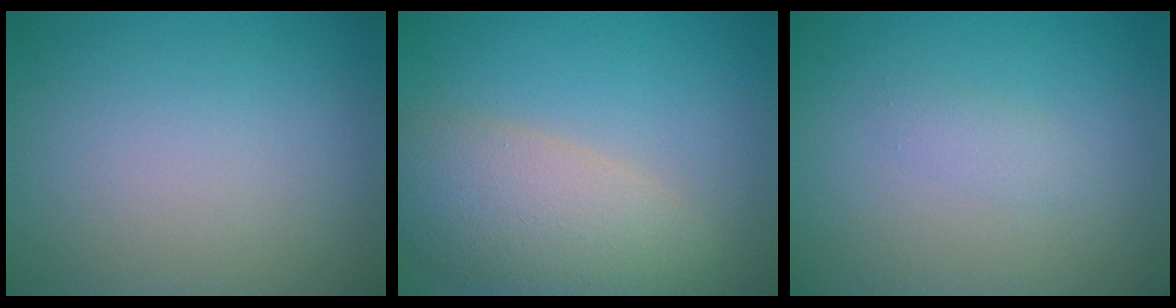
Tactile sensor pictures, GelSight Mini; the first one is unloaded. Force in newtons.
{"total": 7.5, "press": 7.5, "slide": 0.7}
{"total": 1.0, "press": 1.0, "slide": 0.1}